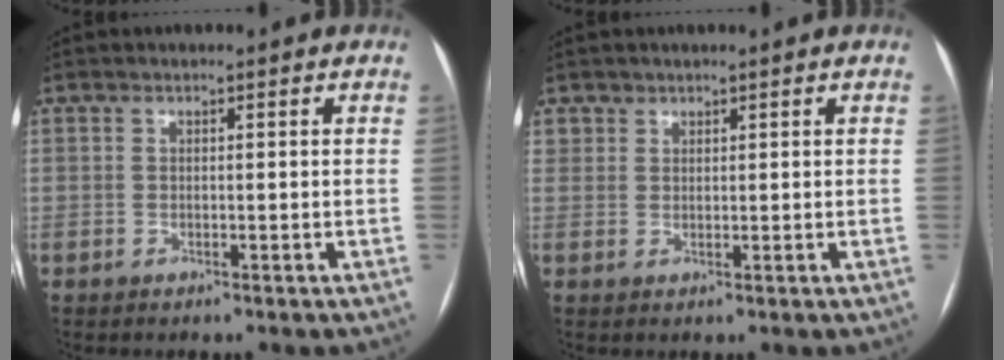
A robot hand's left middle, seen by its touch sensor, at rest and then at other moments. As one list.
[{"total": 1.2, "force": [0.7, 0.9, -0.2], "torque": [0.014, -0.001, 0.007]}]